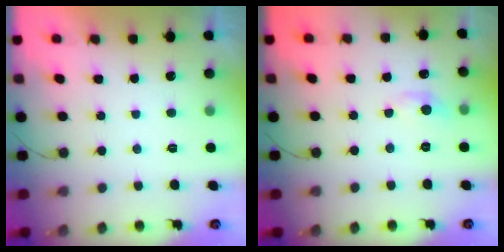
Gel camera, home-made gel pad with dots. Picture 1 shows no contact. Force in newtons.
{"total": 4.0, "press": 4.0, "slide": 0.5}